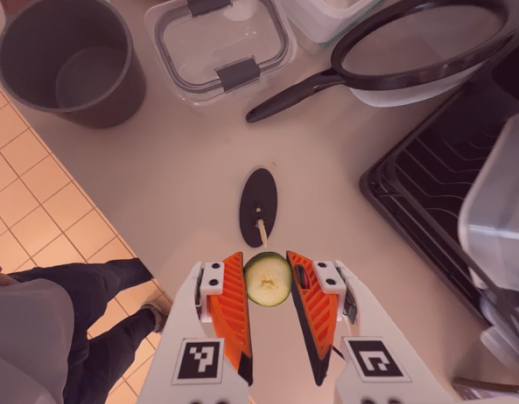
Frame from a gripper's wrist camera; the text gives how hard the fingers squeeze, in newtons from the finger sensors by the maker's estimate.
{"total": 7.8, "left": 7.5, "right": 8.1}